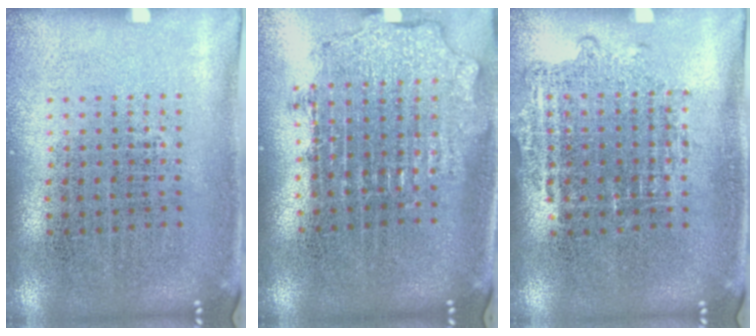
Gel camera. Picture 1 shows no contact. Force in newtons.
{"total": 1.9, "press": 1.5, "slide": 1.2}
{"total": 1.0, "press": 0.9, "slide": 0.4}